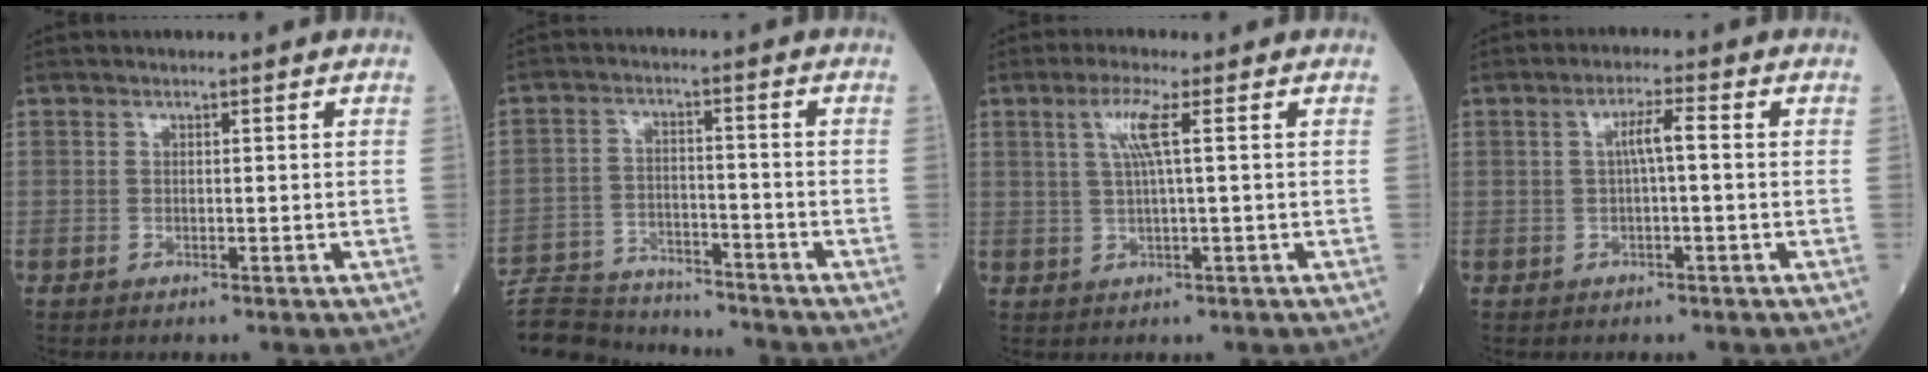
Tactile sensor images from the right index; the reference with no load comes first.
{"total": 13.1, "force": [-12.6, 2.0, 3.0], "torque": [-0.051, 0.010, -0.203]}
{"total": 4.2, "force": [1.3, -0.4, 3.9], "torque": [-0.085, 0.005, 0.028]}
{"total": 3.2, "force": [0.2, 0.2, 3.2], "torque": [-0.059, 0.008, 0.004]}